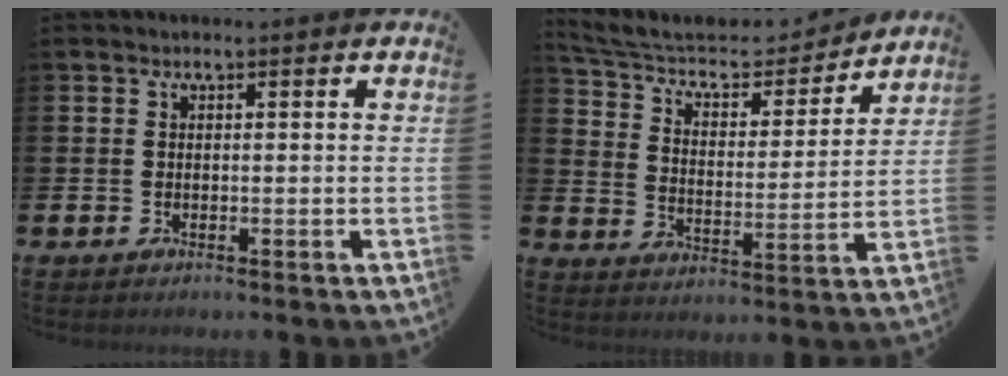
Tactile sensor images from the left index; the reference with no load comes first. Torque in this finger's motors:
{"motor_torque": [-0.54, -0.73, 0.03, 0.00]}